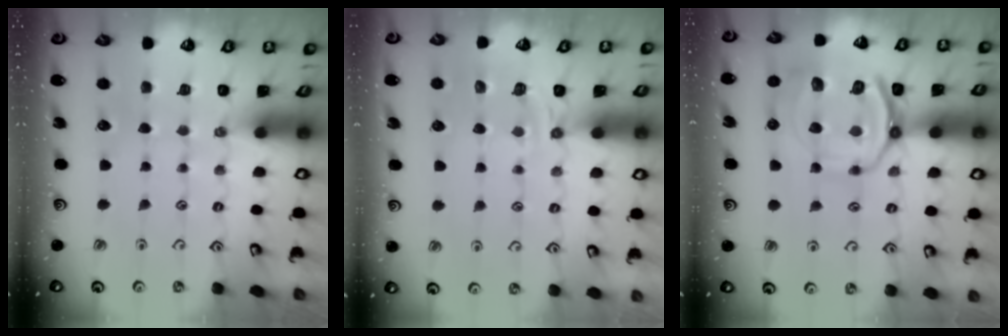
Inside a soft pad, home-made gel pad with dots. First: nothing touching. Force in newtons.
{"total": 4.8, "press": 4.3, "slide": 2.2}
{"total": 13.7, "press": 13.5, "slide": 2.2}